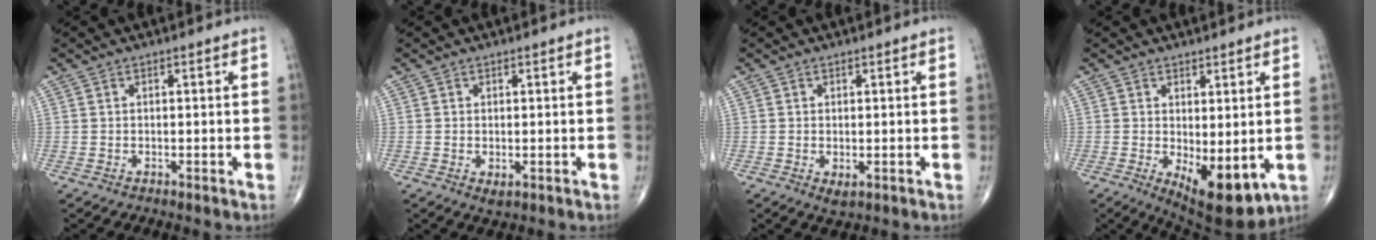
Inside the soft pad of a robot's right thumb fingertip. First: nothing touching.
{"total": 1.5, "force": [-0.3, 0.8, 1.2], "torque": [-0.018, -0.002, -0.001]}
{"total": 1.7, "force": [-0.3, 0.9, 1.4], "torque": [-0.021, -0.004, -0.001]}
{"total": 10.2, "force": [-1.9, 4.4, 8.9], "torque": [-0.118, -0.022, -0.011]}